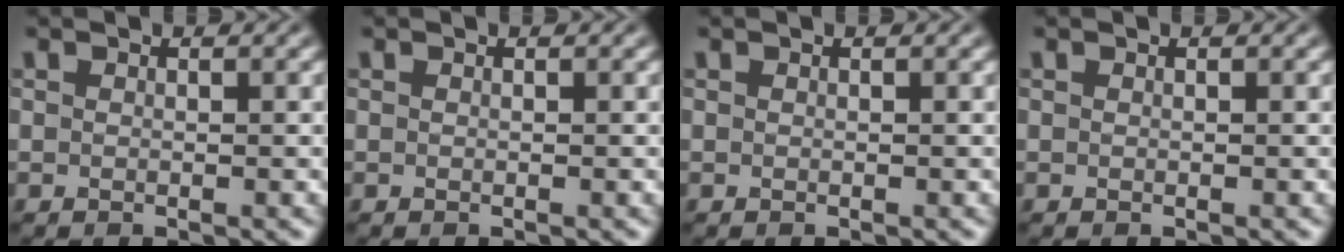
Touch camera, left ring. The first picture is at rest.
{"total": 0.0}
{"total": 0.0}
{"total": 0.0}